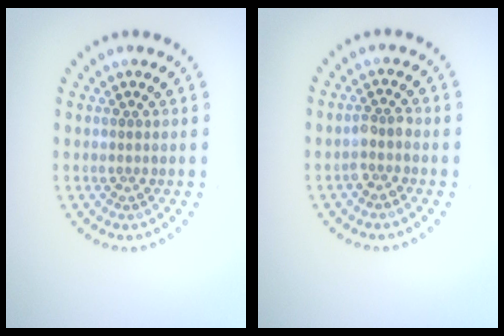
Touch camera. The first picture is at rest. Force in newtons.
{"total": 1.6, "press": 1.4, "slide": 0.7}